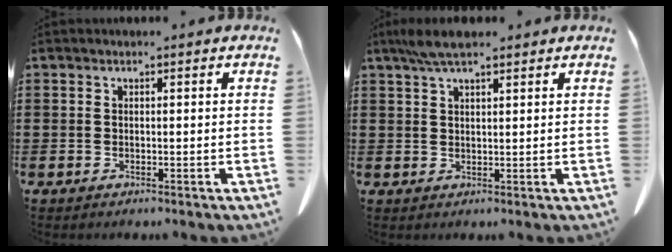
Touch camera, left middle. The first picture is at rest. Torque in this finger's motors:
{"motor_torque": [0.39, 0.43, -0.03, 0.01]}